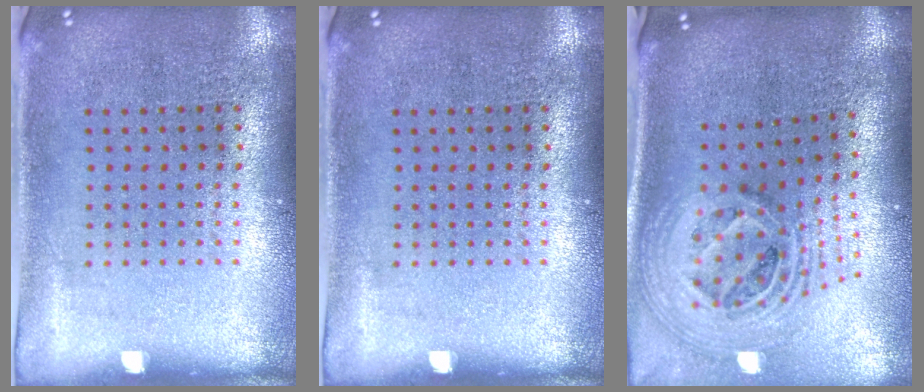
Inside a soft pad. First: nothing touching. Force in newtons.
{"total": 0.0}
{"total": 2.6, "press": 1.8, "slide": 1.9}